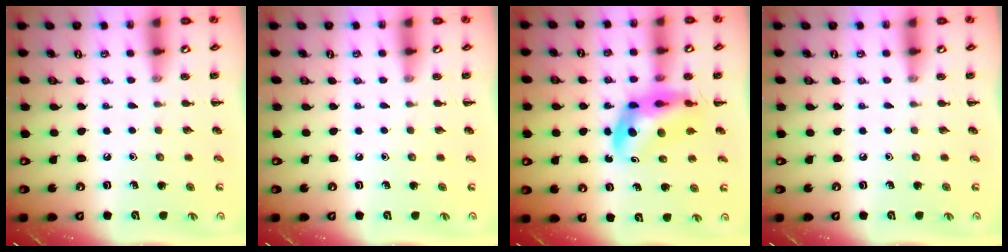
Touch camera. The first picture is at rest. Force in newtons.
{"total": 0.0}
{"total": 9.5, "press": 9.1, "slide": 2.7}
{"total": 0.0}